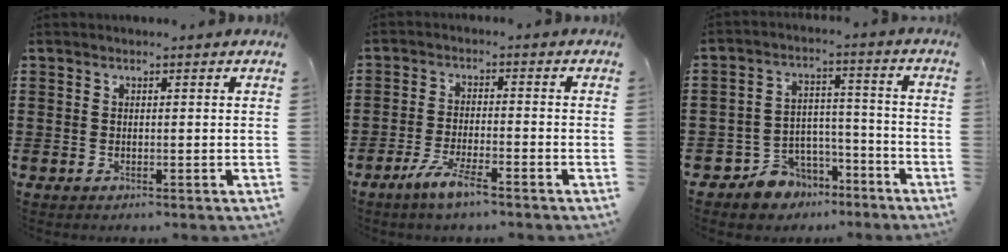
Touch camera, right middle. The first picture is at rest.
{"total": 4.9, "force": [-3.7, 0.5, 3.2], "torque": [-0.072, -0.006, -0.071]}
{"total": 6.6, "force": [-5.5, 3.6, 0.2], "torque": [-0.022, 0.021, -0.110]}